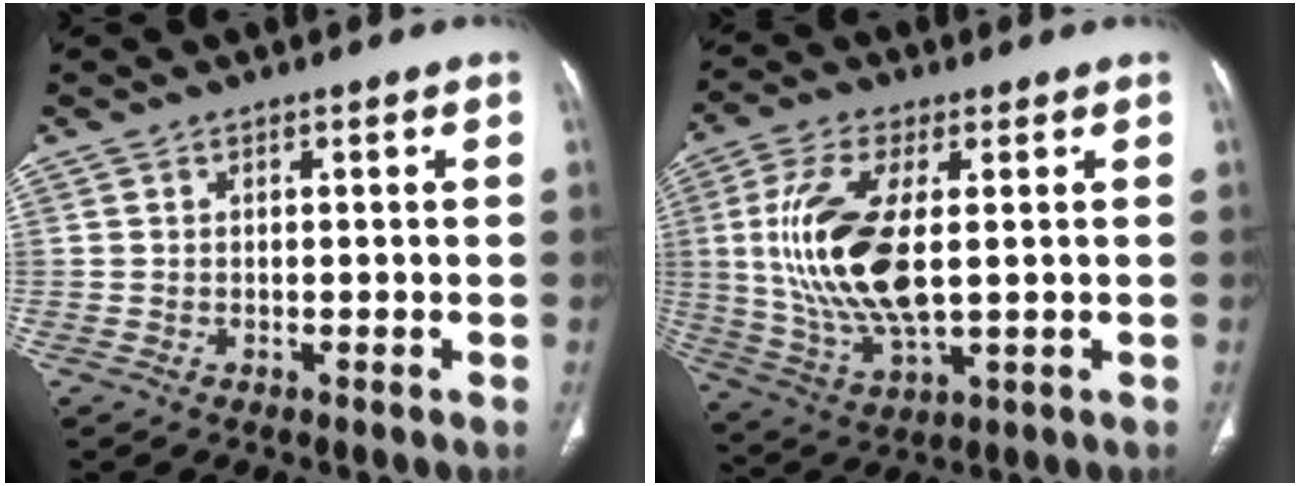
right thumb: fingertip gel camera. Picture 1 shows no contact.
{"total": 16.7, "force": [1.5, 7.2, 15.0], "torque": [-0.317, -0.011, 0.037]}